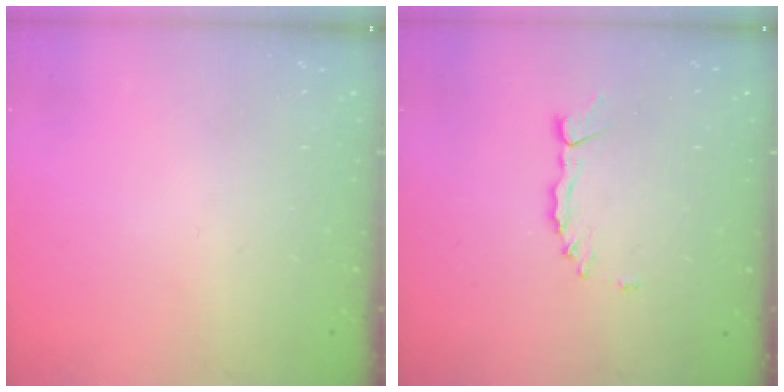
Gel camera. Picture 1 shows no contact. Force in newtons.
{"total": 1.5, "press": 1.5, "slide": 0.2}